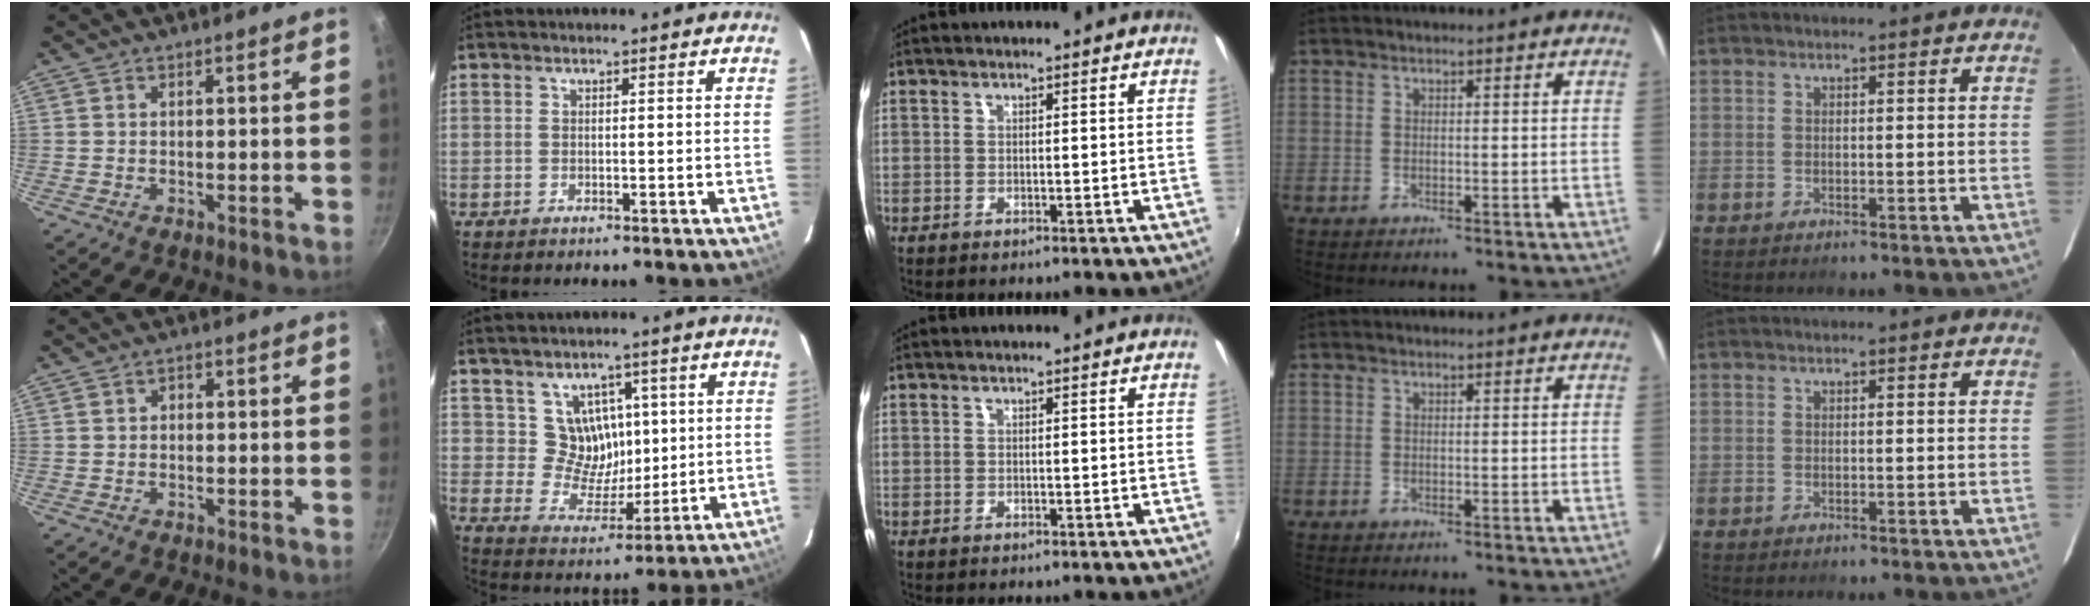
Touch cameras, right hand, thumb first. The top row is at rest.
{"thumb": {"total": 1.2, "force": [0.1, 1.0, 0.7], "torque": [-0.009, 0.006, -0.001]}, "index": {"total": 8.0, "force": [3.0, 7.1, 2.1], "torque": [-0.032, 0.002, 0.062]}}